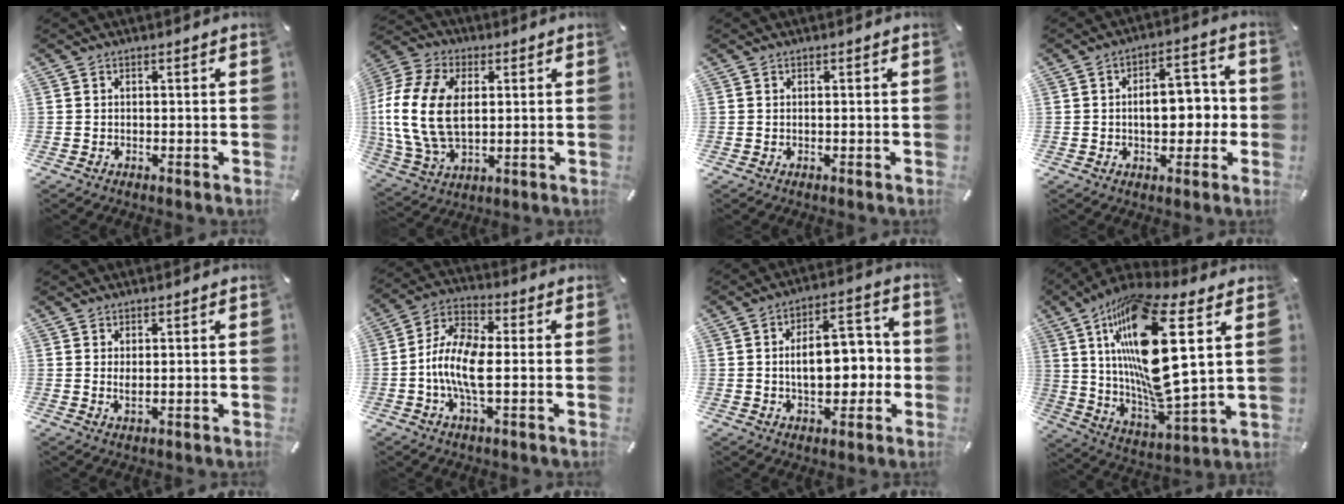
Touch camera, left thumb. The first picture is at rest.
{"total": 17.5, "force": [1.5, 11.6, 13.0], "torque": [-0.308, 0.003, 0.024]}
{"total": 0.0}
{"total": 10.0, "force": [-0.7, 6.3, 7.8], "torque": [-0.092, 0.004, -0.018]}
{"total": 2.0, "force": [0.7, 0.6, 1.8], "torque": [-0.035, -0.006, 0.008]}
{"total": 10.9, "force": [-2.0, 4.8, 9.6], "torque": [-0.208, -0.003, -0.036]}
{"total": 12.1, "force": [-0.4, 7.4, 9.6], "torque": [-0.123, 0.008, -0.010]}
{"total": 23.3, "force": [8.2, 5.7, 21.1], "torque": [-0.429, -0.056, 0.122]}